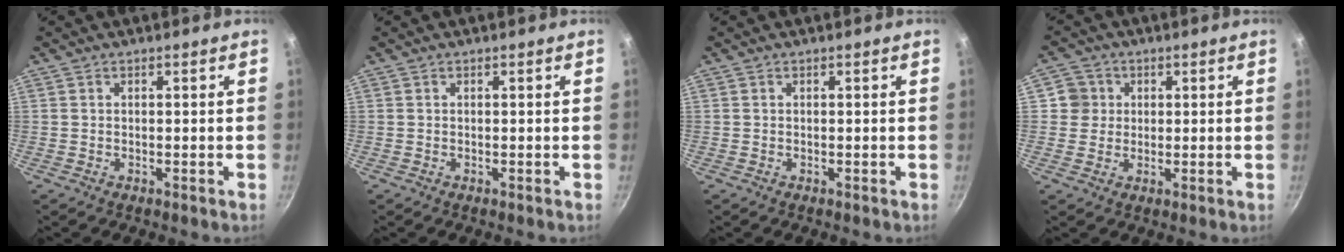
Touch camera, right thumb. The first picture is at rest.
{"total": 0.0}
{"total": 0.0}
{"total": 4.5, "force": [0.8, 4.4, 0.7], "torque": [0.029, 0.005, 0.006]}